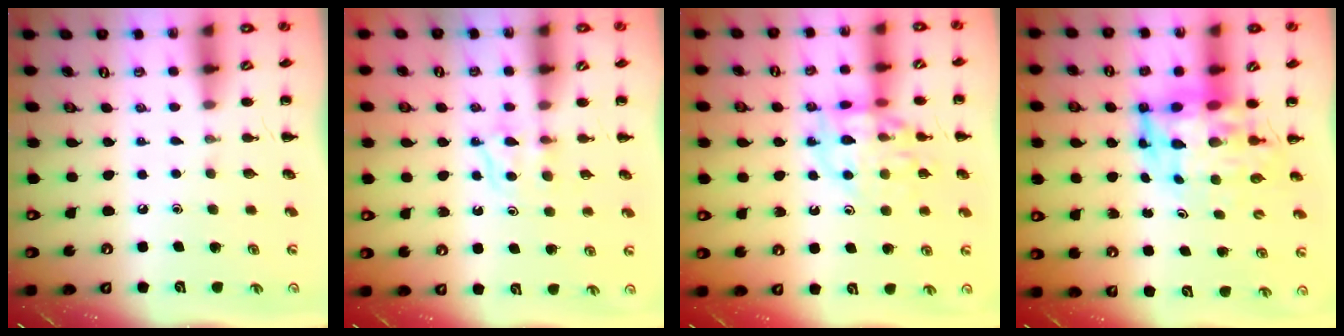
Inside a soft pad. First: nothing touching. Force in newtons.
{"total": 5.2, "press": 5.0, "slide": 1.4}
{"total": 12.9, "press": 12.8, "slide": 1.6}
{"total": 7.7, "press": 7.4, "slide": 2.1}